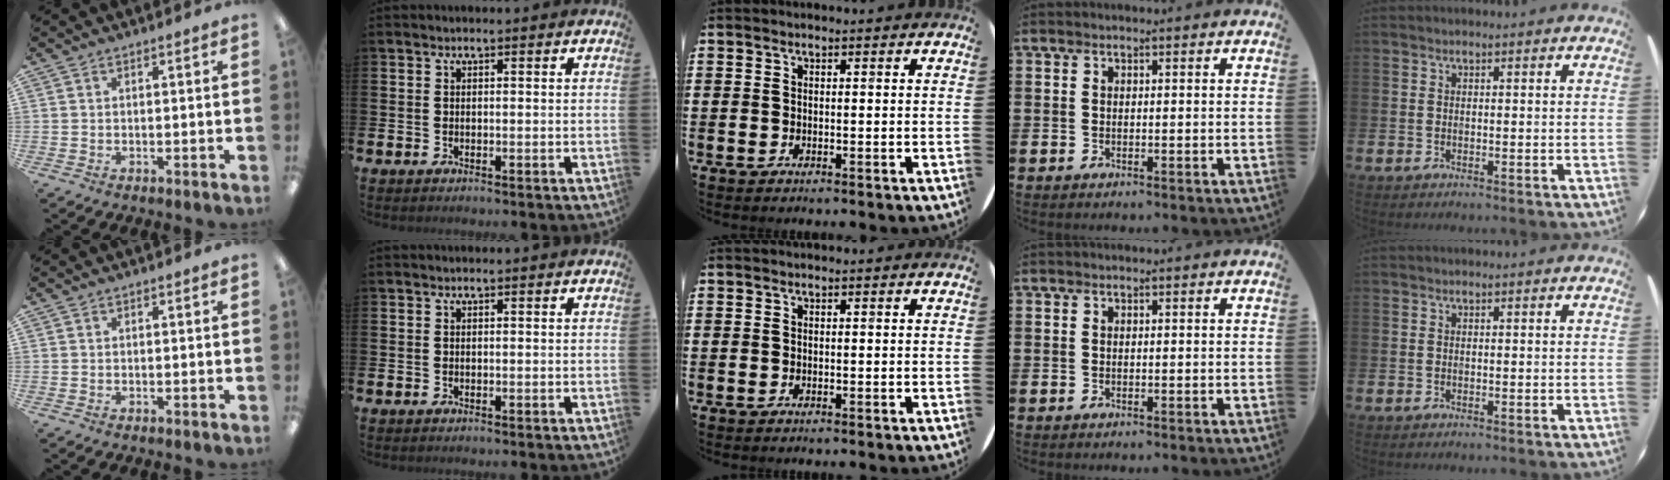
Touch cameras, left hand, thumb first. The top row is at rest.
{}